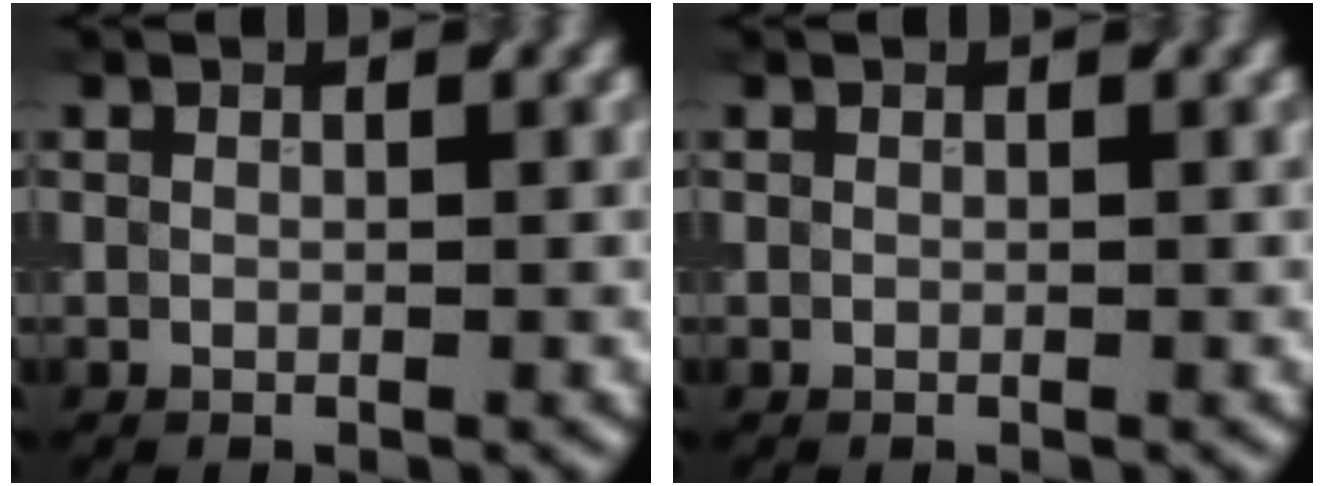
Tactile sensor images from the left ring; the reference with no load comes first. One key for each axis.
{"total": 0.0}